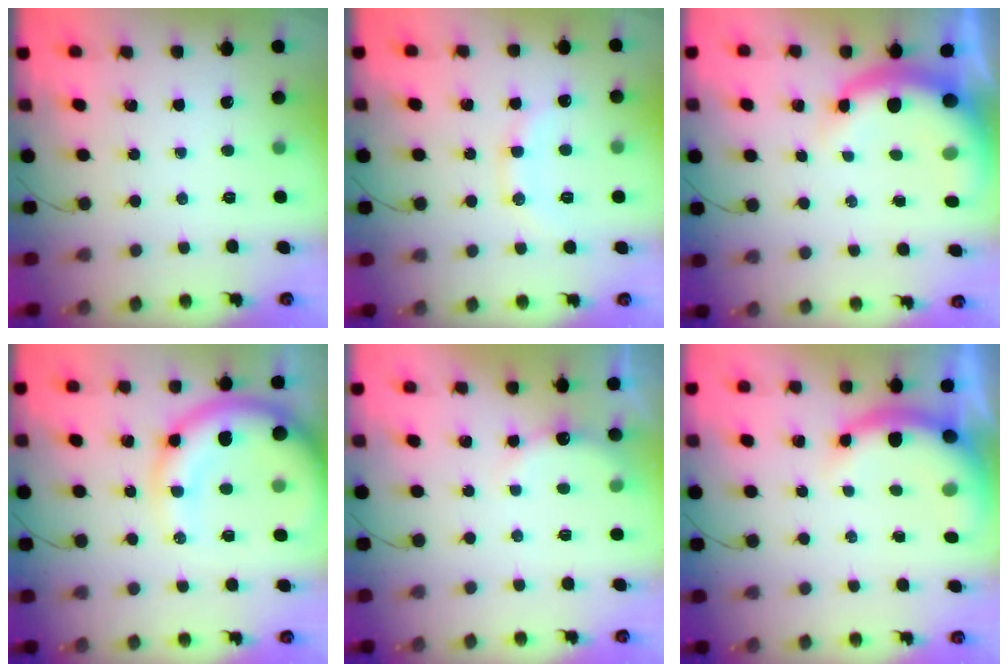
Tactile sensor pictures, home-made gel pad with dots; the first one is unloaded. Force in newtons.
{"total": 9.8, "press": 9.7, "slide": 1.2}
{"total": 9.9, "press": 9.6, "slide": 2.1}
{"total": 15.8, "press": 15.4, "slide": 3.5}
{"total": 7.5, "press": 7.4, "slide": 1.3}
{"total": 8.2, "press": 8.2, "slide": 0.9}